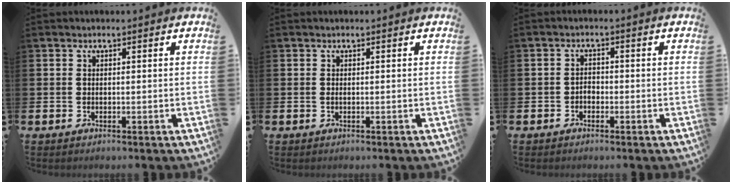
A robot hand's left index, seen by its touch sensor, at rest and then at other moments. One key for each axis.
{"total": 0.0}
{"total": 1.4, "fx": -0.7, "fy": 1.0, "fz": 0.7, "tx": -0.011, "ty": 0.003, "tz": -0.016}